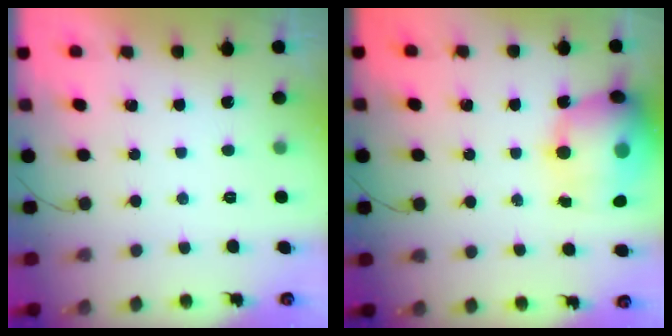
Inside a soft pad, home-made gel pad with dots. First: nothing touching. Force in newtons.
{"total": 22.0, "press": 21.6, "slide": 4.2}